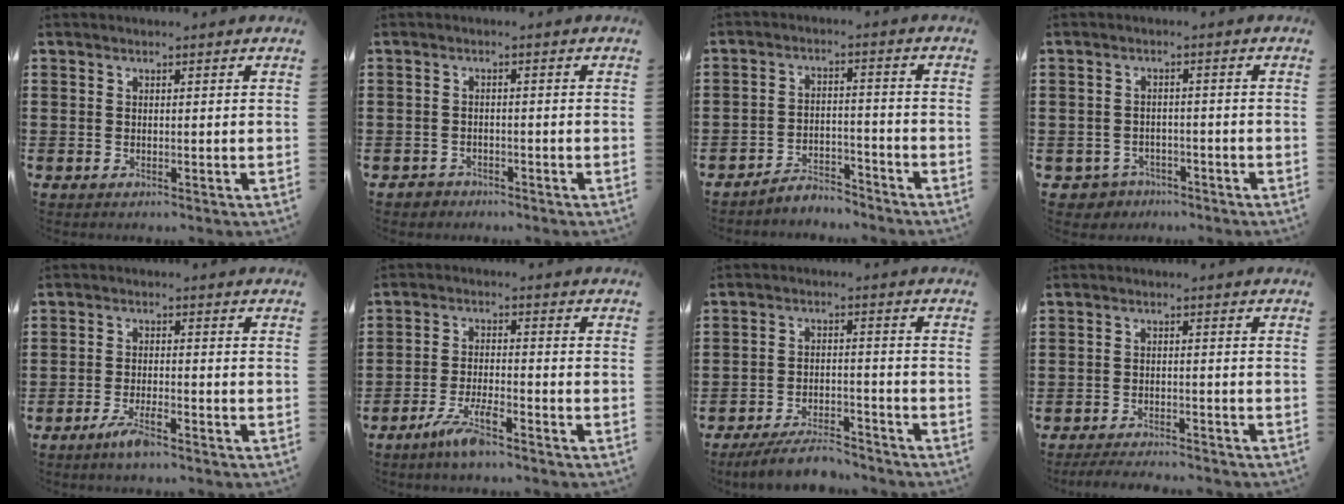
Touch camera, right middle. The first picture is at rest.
{"total": 1.3, "force": [-1.2, 0.6, -0.1], "torque": [-0.004, 0.002, -0.028]}
{"total": 4.3, "force": [-4.3, 0.6, 0.1], "torque": [-0.006, 0.006, -0.090]}
{"total": 2.4, "force": [-2.2, 1.0, -0.1], "torque": [-0.009, -0.001, -0.049]}
{"total": 3.8, "force": [-2.5, 0.8, 2.8], "torque": [-0.057, 0.000, -0.049]}
{"total": 5.2, "force": [-3.6, 1.0, 3.5], "torque": [-0.077, -0.002, -0.070]}
{"total": 6.0, "force": [-5.5, 0.9, 2.3], "torque": [-0.048, -0.001, -0.107]}
{"total": 2.9, "force": [-2.9, 0.1, 0.6], "torque": [-0.011, 0.001, -0.059]}